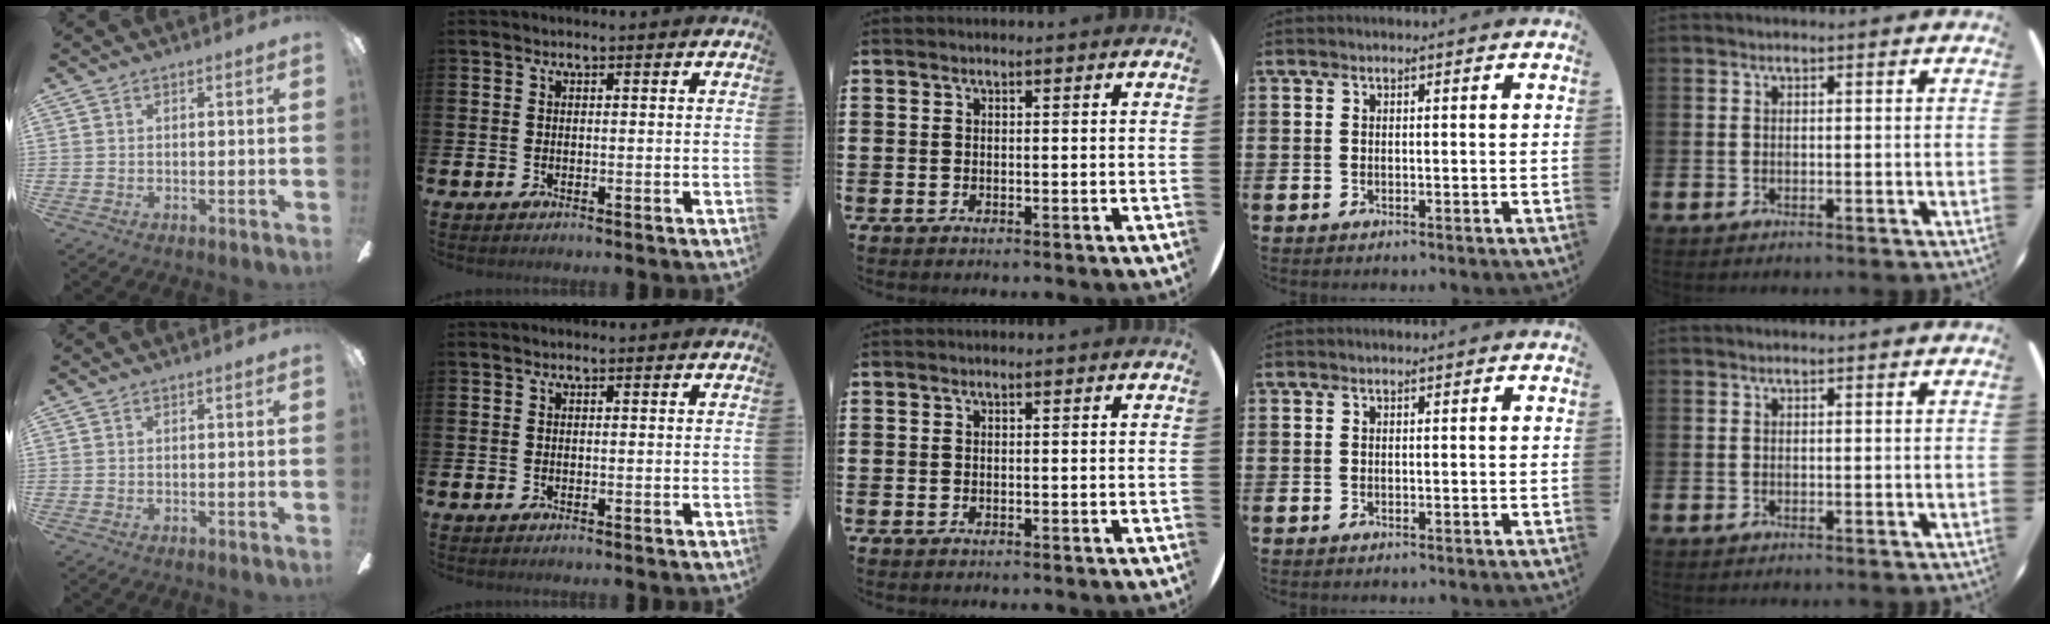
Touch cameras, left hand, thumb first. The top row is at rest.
{}